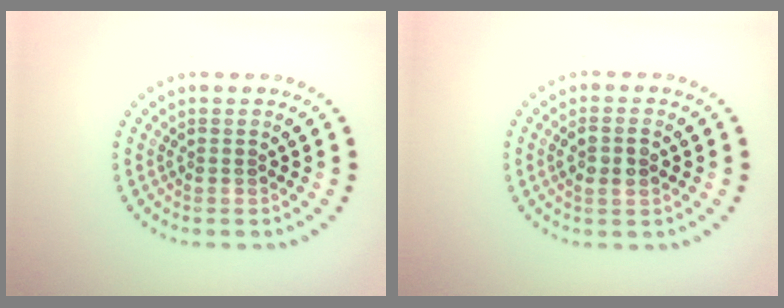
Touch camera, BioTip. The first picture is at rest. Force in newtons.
{"total": 2.3, "press": 2.2, "slide": 0.8}